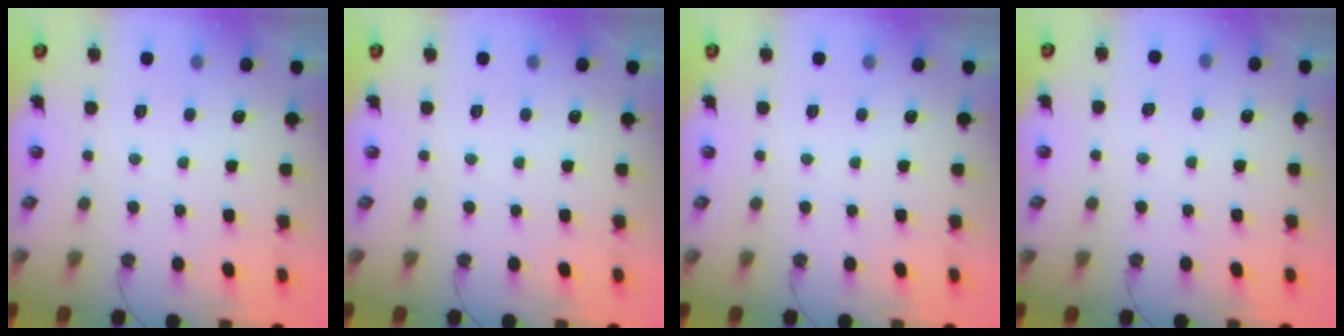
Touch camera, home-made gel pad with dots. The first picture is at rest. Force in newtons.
{"total": 0.0}
{"total": 0.0}
{"total": 5.1, "press": 4.0, "slide": 3.2}